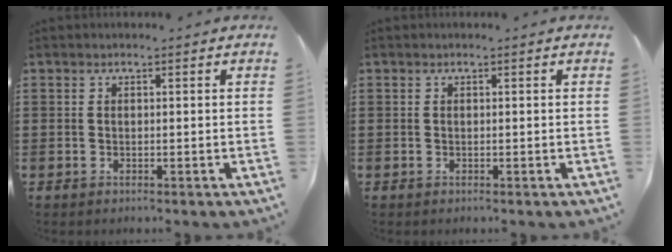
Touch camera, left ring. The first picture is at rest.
{"total": 0.0}